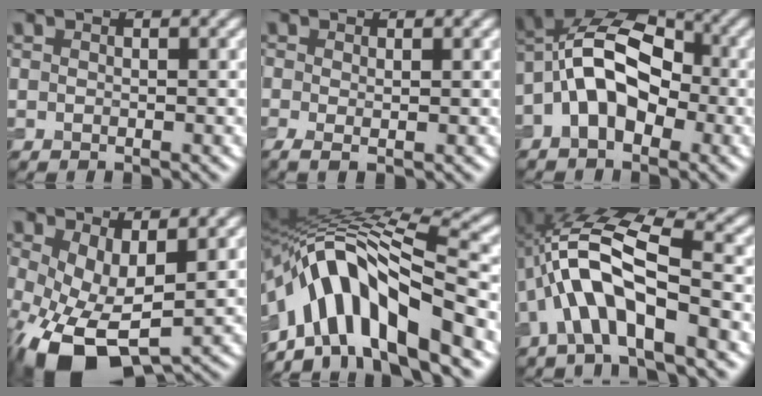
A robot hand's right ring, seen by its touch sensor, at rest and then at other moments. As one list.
[{"total": 1.4, "force": [-0.3, 0.5, 1.3], "torque": [-0.027, -0.003, -0.007]}, {"total": 10.9, "force": [-1.9, 6.5, 8.5], "torque": [-0.129, 0.024, -0.054]}, {"total": 8.2, "force": [-2.0, 4.0, 6.8], "torque": [-0.150, -0.021, -0.028]}, {"total": 12.4, "force": [-5.5, 4.4, 10.2], "torque": [-0.160, 0.024, -0.096]}, {"total": 8.5, "force": [-2.4, 2.7, 7.7], "torque": [-0.154, 0.020, -0.048]}]